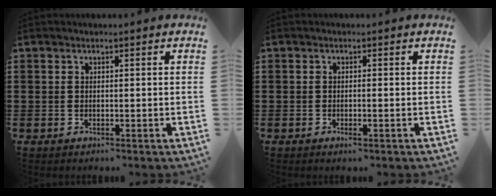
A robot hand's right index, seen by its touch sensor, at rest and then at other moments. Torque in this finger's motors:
{"motor_torque": [0.50, -0.05, -0.06, 0.00]}